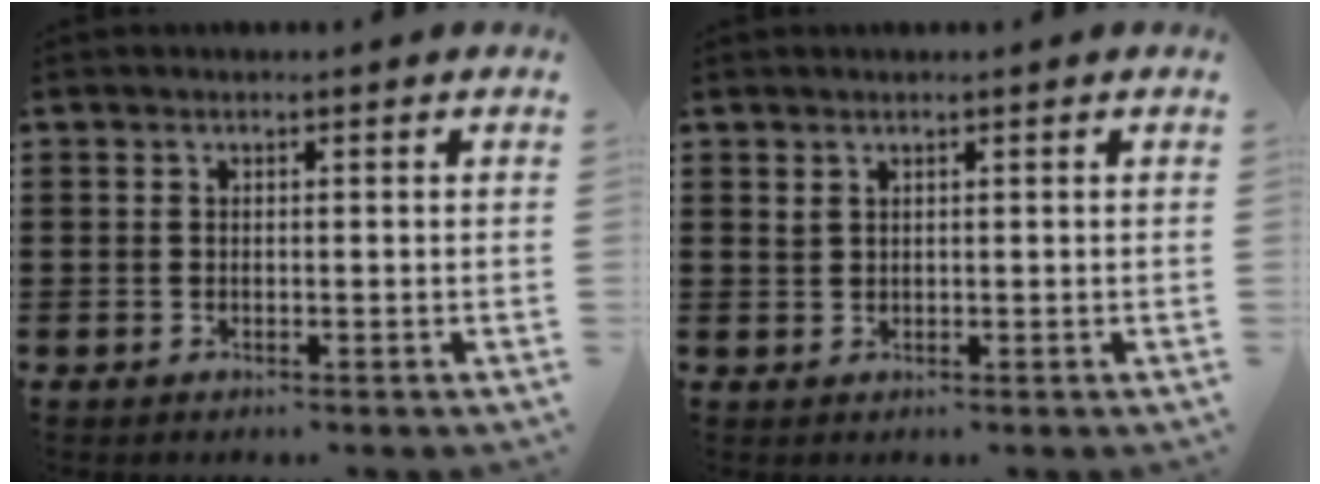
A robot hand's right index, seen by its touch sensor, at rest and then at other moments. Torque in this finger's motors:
{"motor_torque": [-0.23, 0.22, 0.00, 0.00]}